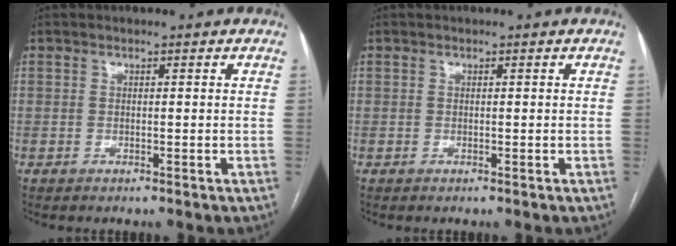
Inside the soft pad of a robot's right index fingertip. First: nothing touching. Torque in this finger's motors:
{"motor_torque": [0.05, 0.01, 0.01, 0.01]}